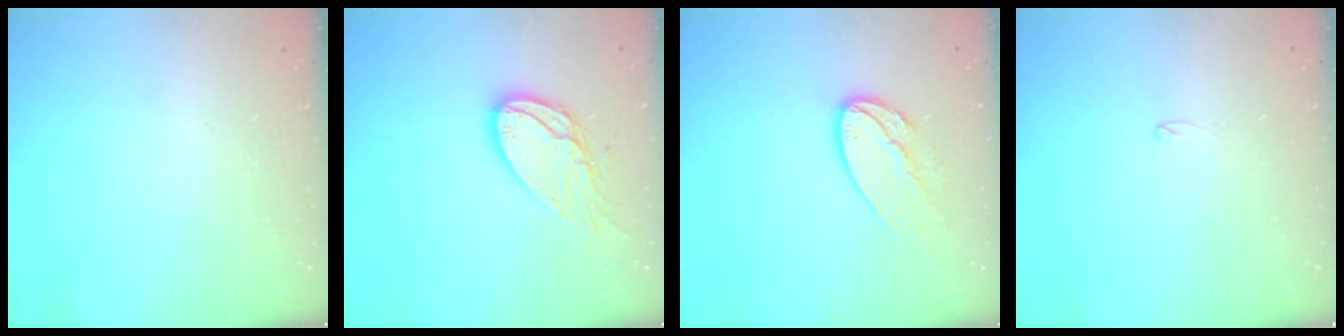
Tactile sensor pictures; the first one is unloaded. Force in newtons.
{"total": 12.4, "press": 12.3, "slide": 0.9}
{"total": 12.3, "press": 12.2, "slide": 1.0}
{"total": 2.6, "press": 2.6, "slide": 0.2}